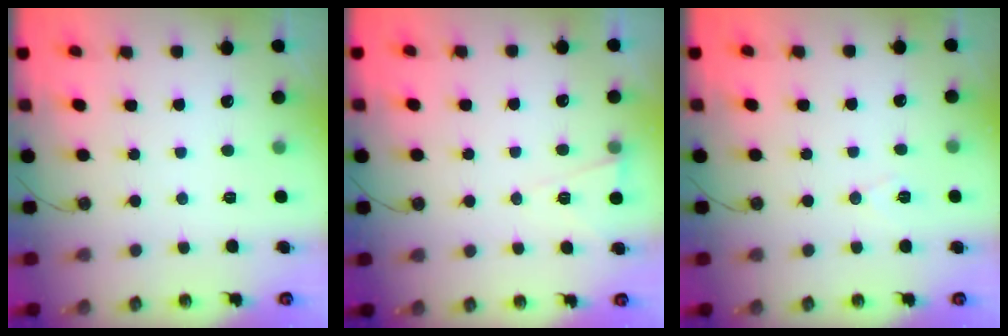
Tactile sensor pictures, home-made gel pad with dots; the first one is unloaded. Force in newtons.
{"total": 5.5, "press": 3.4, "slide": 4.4}
{"total": 6.0, "press": 4.0, "slide": 4.5}